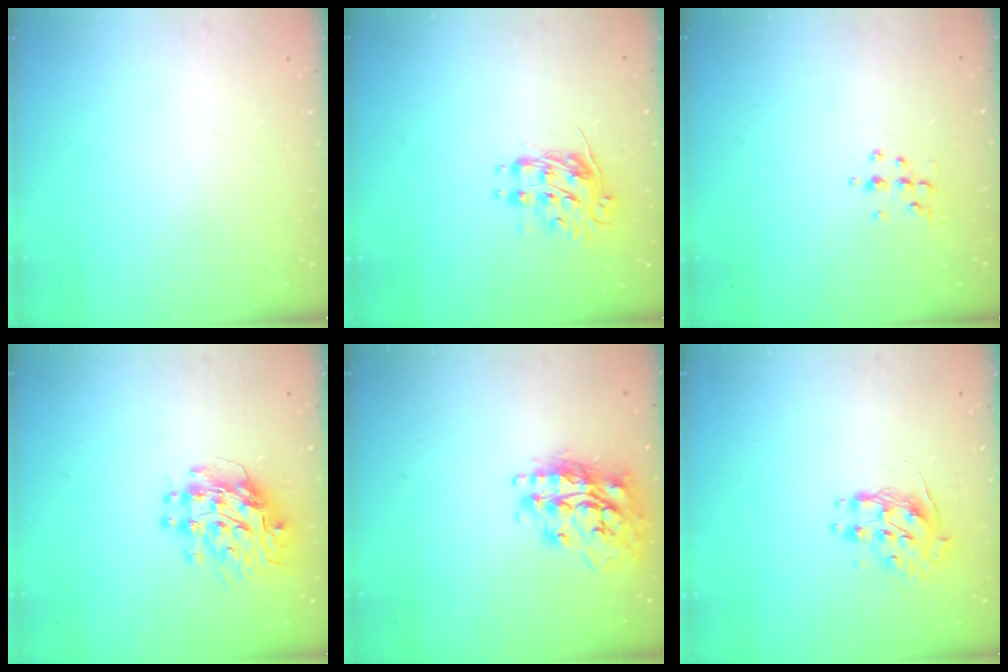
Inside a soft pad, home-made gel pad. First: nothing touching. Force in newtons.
{"total": 8.9, "press": 8.9, "slide": 0.2}
{"total": 4.8, "press": 4.7, "slide": 0.5}
{"total": 10.7, "press": 10.7, "slide": 0.9}
{"total": 19.3, "press": 19.3, "slide": 1.4}
{"total": 9.7, "press": 9.7, "slide": 0.8}